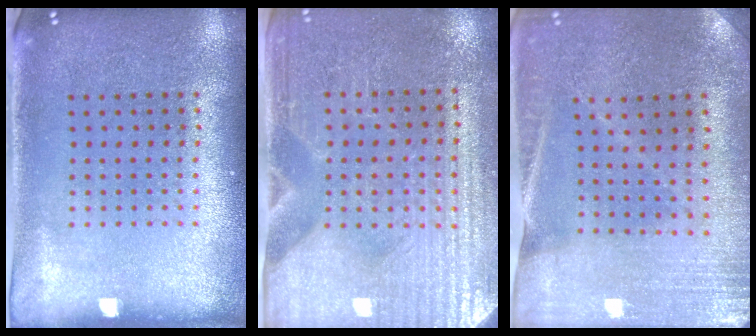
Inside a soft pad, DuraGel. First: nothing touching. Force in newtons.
{"total": 3.6, "press": 3.4, "slide": 1.2}
{"total": 0.5, "press": 0.5, "slide": 0.0}